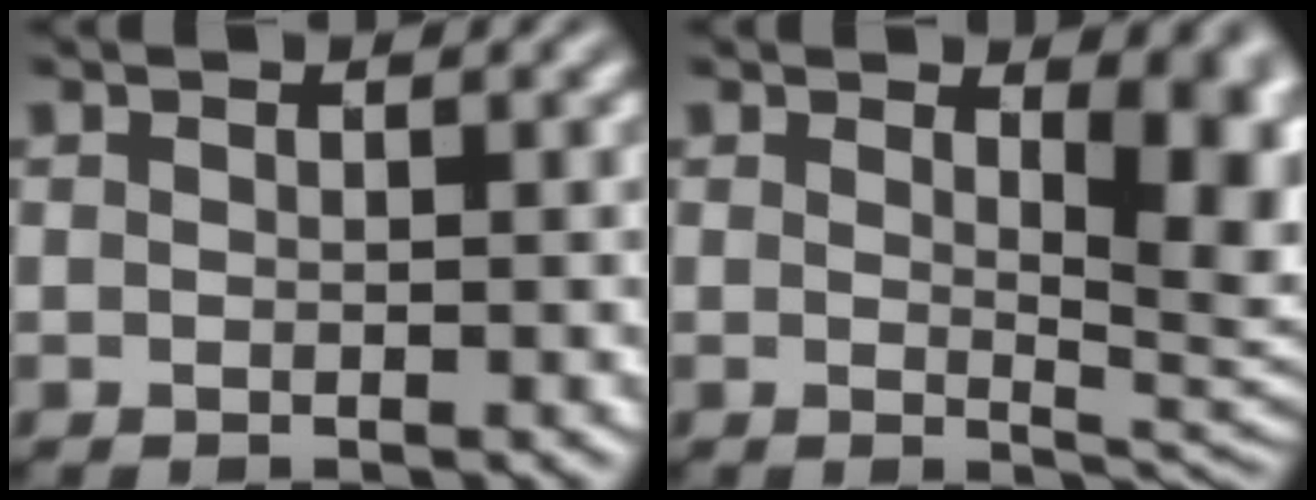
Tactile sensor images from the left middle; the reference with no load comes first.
{"total": 7.5, "force": [1.9, 3.2, 6.6], "torque": [-0.048, 0.000, 0.032]}